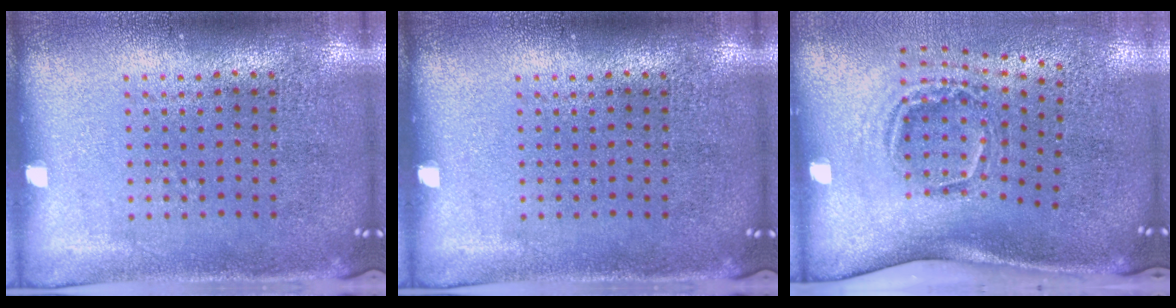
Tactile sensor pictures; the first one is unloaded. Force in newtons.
{"total": 0.0}
{"total": 2.0, "press": 1.3, "slide": 1.6}